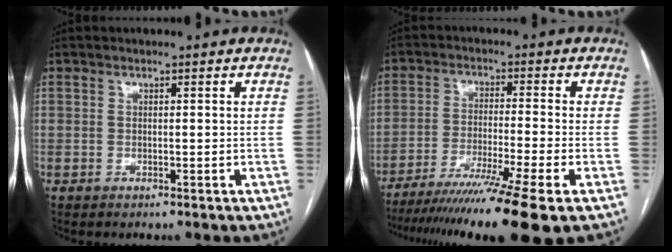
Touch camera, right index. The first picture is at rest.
{"total": 15.9, "force": [-11.8, -2.1, 10.4], "torque": [-0.155, -0.047, -0.191]}